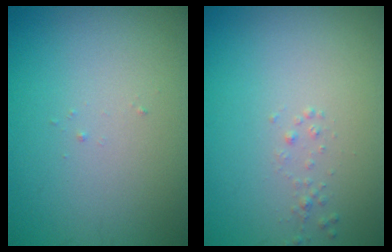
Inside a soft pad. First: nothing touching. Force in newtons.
{"total": 0.7, "press": 0.6, "slide": 0.1}